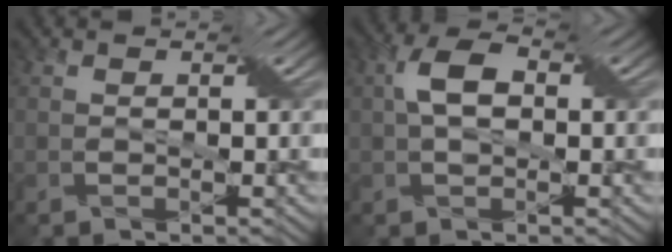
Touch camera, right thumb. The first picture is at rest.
{"total": 5.2, "force": [0.6, 3.0, 4.2], "torque": [-0.087, 0.011, 0.005]}